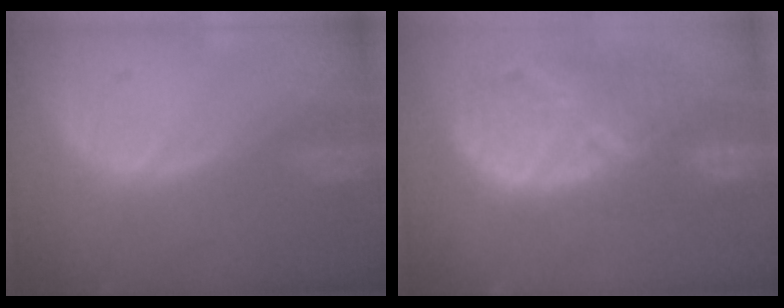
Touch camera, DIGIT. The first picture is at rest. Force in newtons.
{"total": 12.6, "press": 11.2, "slide": 5.8}